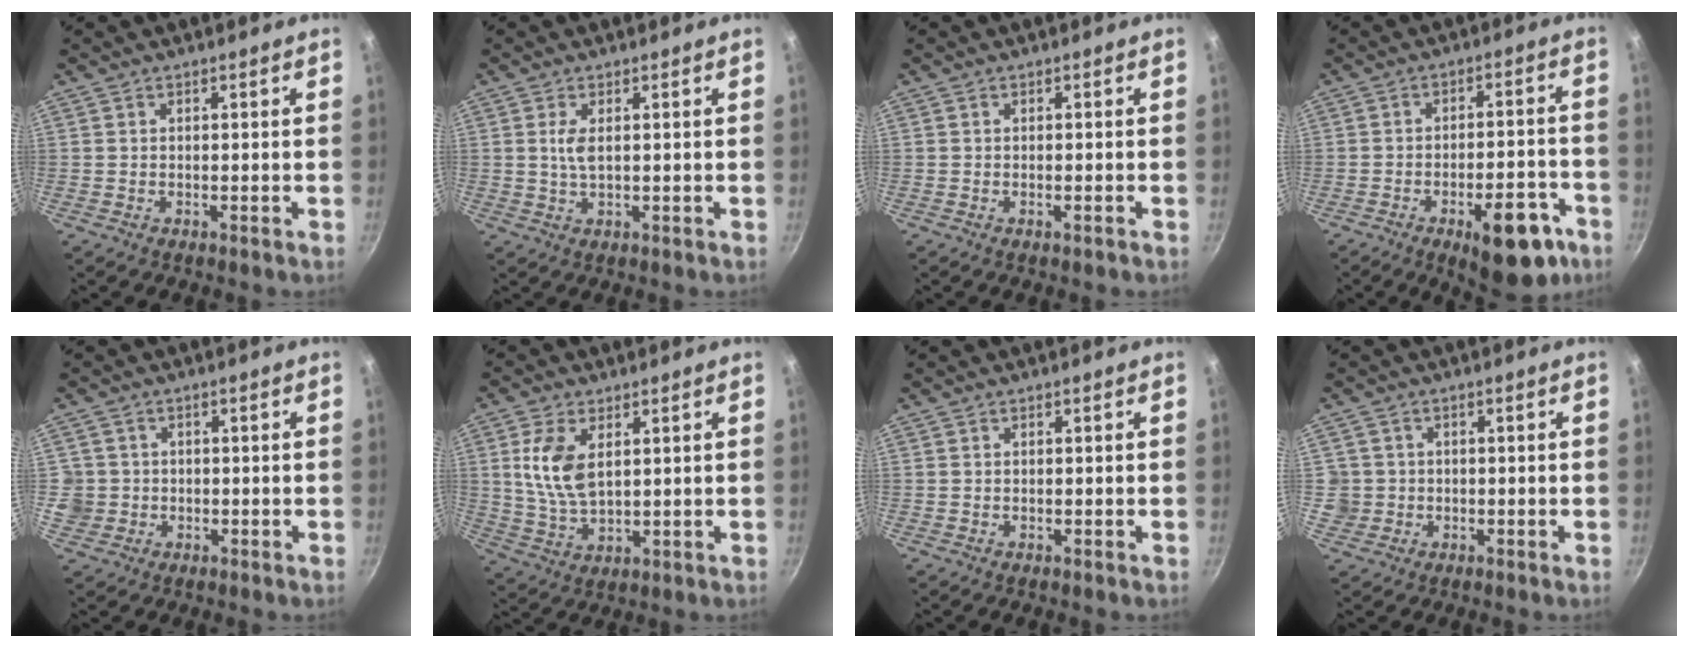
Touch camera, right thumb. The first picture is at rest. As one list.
[{"total": 2.9, "force": [0.7, 1.1, 2.6], "torque": [-0.053, -0.003, 0.014]}, {"total": 0.7, "force": [-0.4, 0.1, 0.6], "torque": [-0.013, 0.003, -0.008]}, {"total": 14.0, "force": [-7.0, 5.8, 10.6], "torque": [-0.100, 0.043, -0.084]}, {"total": 4.6, "force": [-0.3, 4.5, 0.9], "torque": [-0.004, 0.014, -0.001]}, {"total": 9.3, "force": [2.6, 5.0, 7.4], "torque": [-0.146, -0.015, 0.054]}, {"total": 0.0}, {"total": 4.0, "force": [-0.2, 3.9, 0.6], "torque": [0.005, 0.014, 0.002]}]